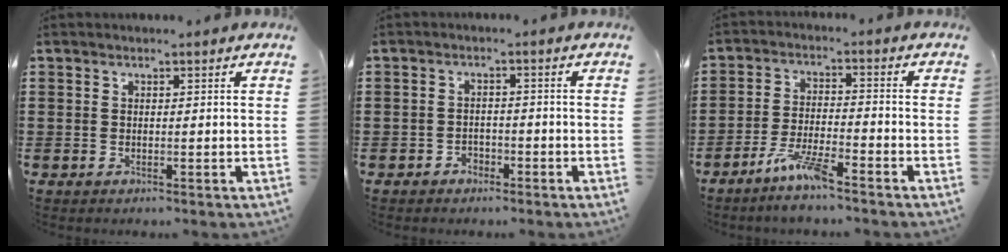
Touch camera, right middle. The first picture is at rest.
{"total": 1.7, "force": [-1.4, 0.9, 0.1], "torque": [-0.009, 0.000, -0.032]}
{"total": 6.0, "force": [-4.5, 0.7, 3.9], "torque": [-0.089, -0.007, -0.088]}